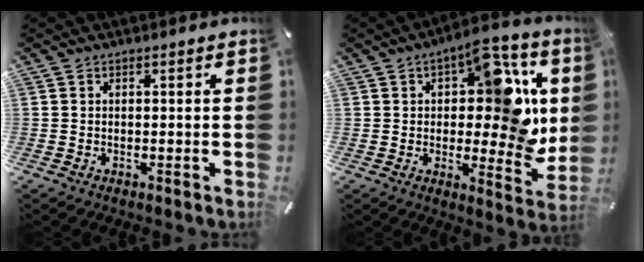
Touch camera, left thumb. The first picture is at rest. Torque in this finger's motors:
{"motor_torque": [2.25, 2.49, 0.50, -0.10, 0.14]}